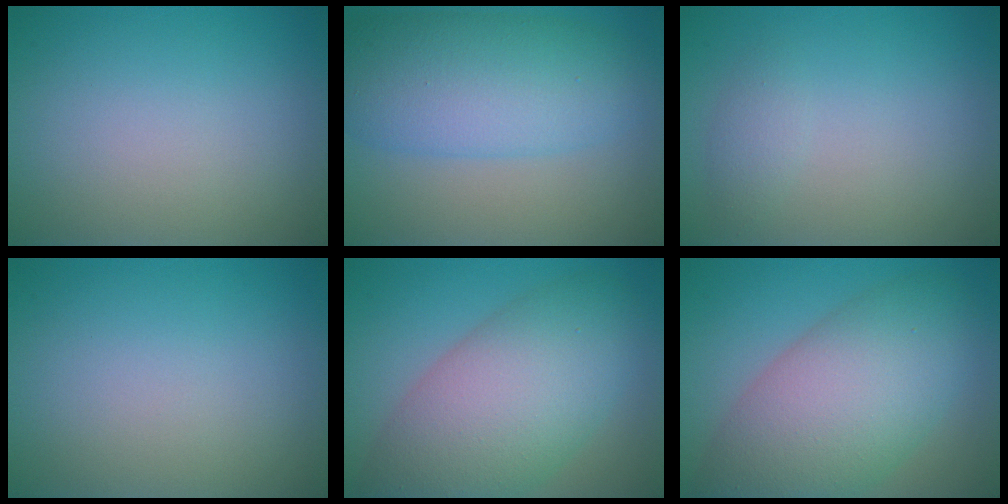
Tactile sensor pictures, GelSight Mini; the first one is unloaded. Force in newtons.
{"total": 8.4, "press": 8.4, "slide": 0.2}
{"total": 1.1, "press": 1.1, "slide": 0.1}
{"total": 0.0}
{"total": 9.8, "press": 9.8, "slide": 0.4}
{"total": 9.8, "press": 9.8, "slide": 0.4}